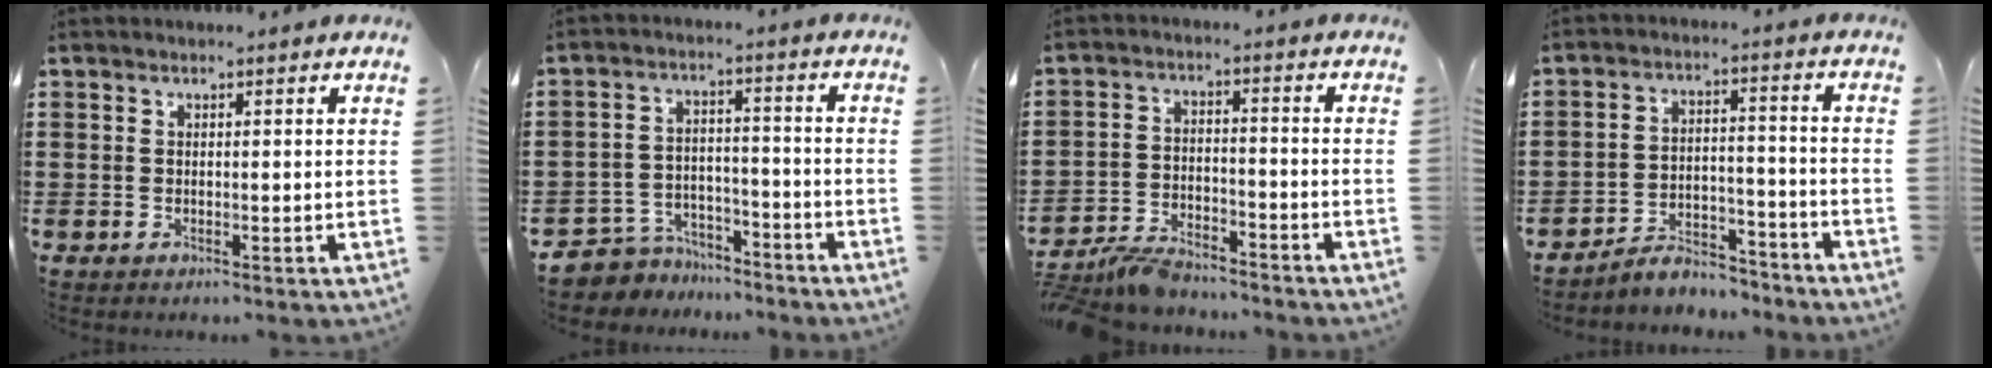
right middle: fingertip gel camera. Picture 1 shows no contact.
{"total": 5.7, "force": [-5.5, 1.4, -0.1], "torque": [-0.009, 0.012, -0.116]}
{"total": 5.3, "force": [-4.9, 1.1, 1.5], "torque": [-0.047, -0.001, -0.101]}
{"total": 5.8, "force": [-5.6, 1.2, 0.9], "torque": [-0.013, 0.014, -0.110]}